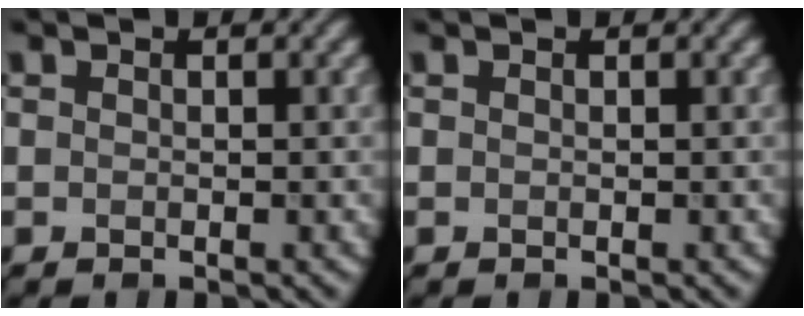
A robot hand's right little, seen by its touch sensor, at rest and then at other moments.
{"total": 0.0}